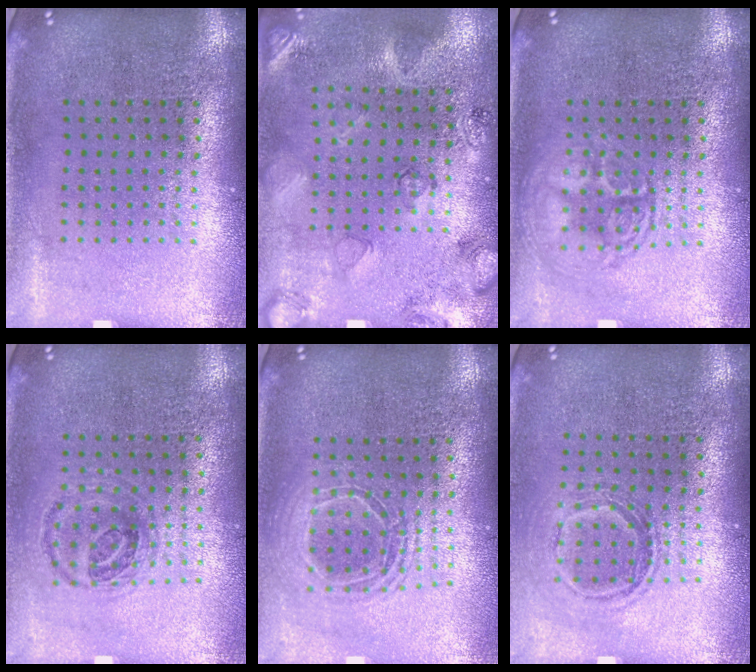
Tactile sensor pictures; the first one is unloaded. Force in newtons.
{"total": 2.6, "press": 1.8, "slide": 1.9}
{"total": 2.6, "press": 2.6, "slide": 0.4}
{"total": 1.0, "press": 0.9, "slide": 0.3}
{"total": 1.8, "press": 1.5, "slide": 0.9}
{"total": 1.1, "press": 1.0, "slide": 0.6}